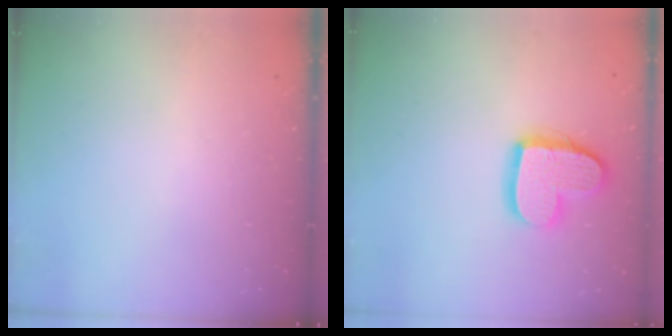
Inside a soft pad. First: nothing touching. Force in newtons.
{"total": 14.9, "press": 14.8, "slide": 1.1}